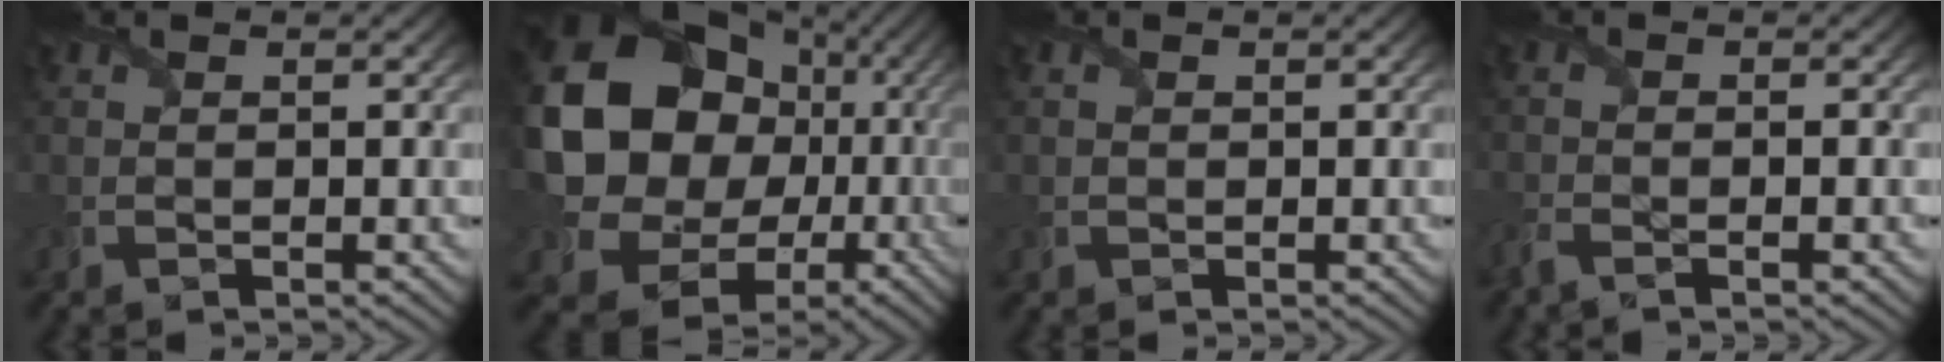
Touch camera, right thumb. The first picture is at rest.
{"total": 21.1, "force": [3.0, 18.4, 9.9], "torque": [-0.263, -0.040, 0.086]}
{"total": 0.0}
{"total": 2.4, "force": [-1.8, -0.1, 1.7], "torque": [-0.041, -0.005, -0.041]}